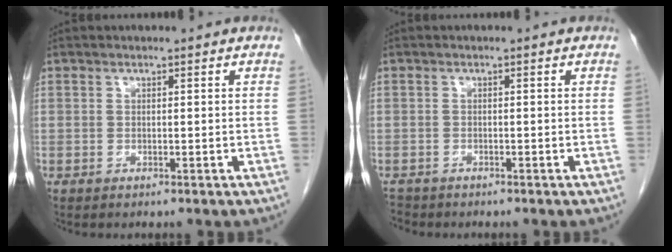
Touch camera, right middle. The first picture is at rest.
{"total": 2.0, "force": [-1.8, 0.8, 0.0], "torque": [-0.004, -0.004, -0.031]}